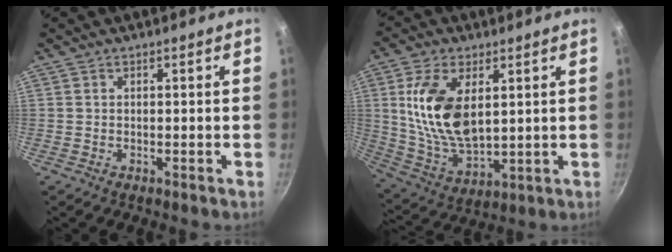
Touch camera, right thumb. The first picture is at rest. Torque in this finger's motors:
{"motor_torque": [0.93, 1.08, 1.92, 0.40, 0.53]}